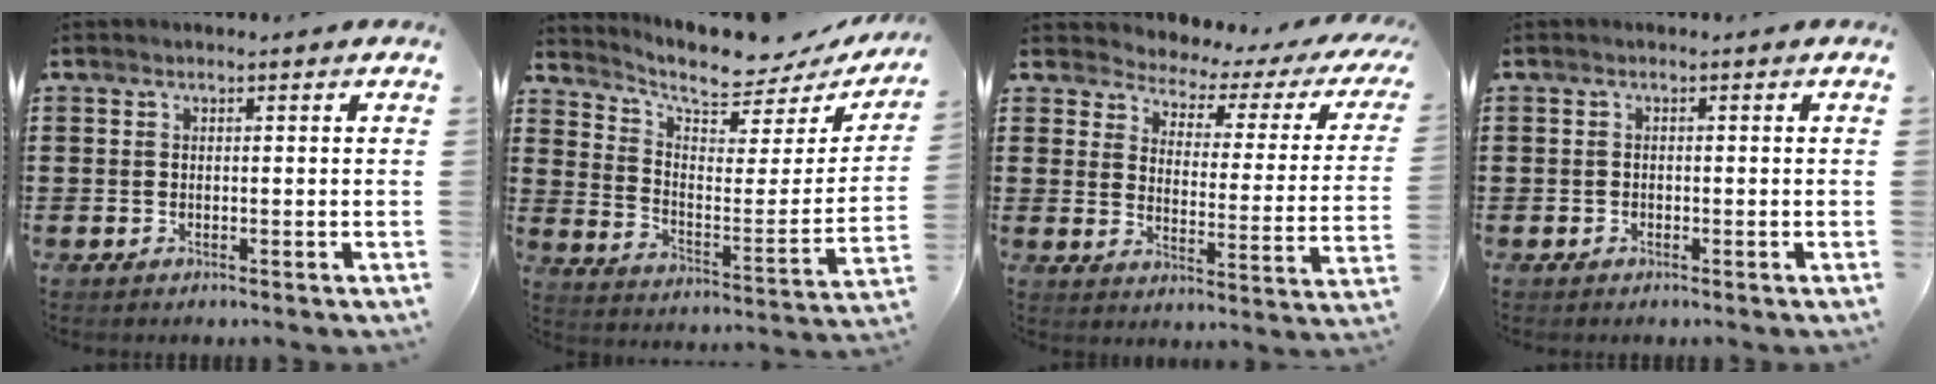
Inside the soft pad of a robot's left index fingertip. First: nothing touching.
{"total": 7.0, "force": [6.3, 1.3, 2.8], "torque": [-0.072, -0.054, 0.103]}
{"total": 2.3, "force": [1.9, 0.9, 1.0], "torque": [-0.039, -0.022, 0.020]}
{"total": 0.5, "force": [-0.5, 0.3, -0.1], "torque": [0.000, 0.001, -0.010]}